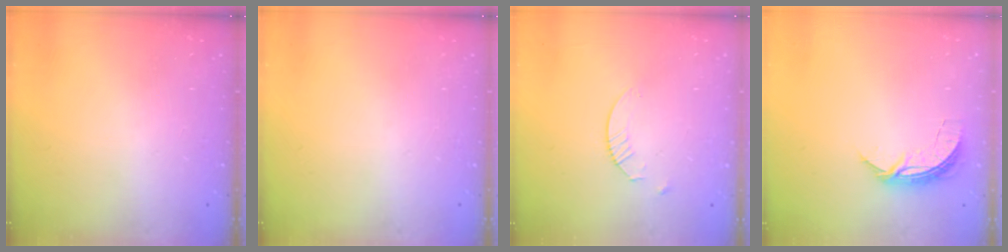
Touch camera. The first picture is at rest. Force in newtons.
{"total": 0.0}
{"total": 2.4, "press": 2.4, "slide": 0.3}
{"total": 5.6, "press": 5.6, "slide": 0.5}